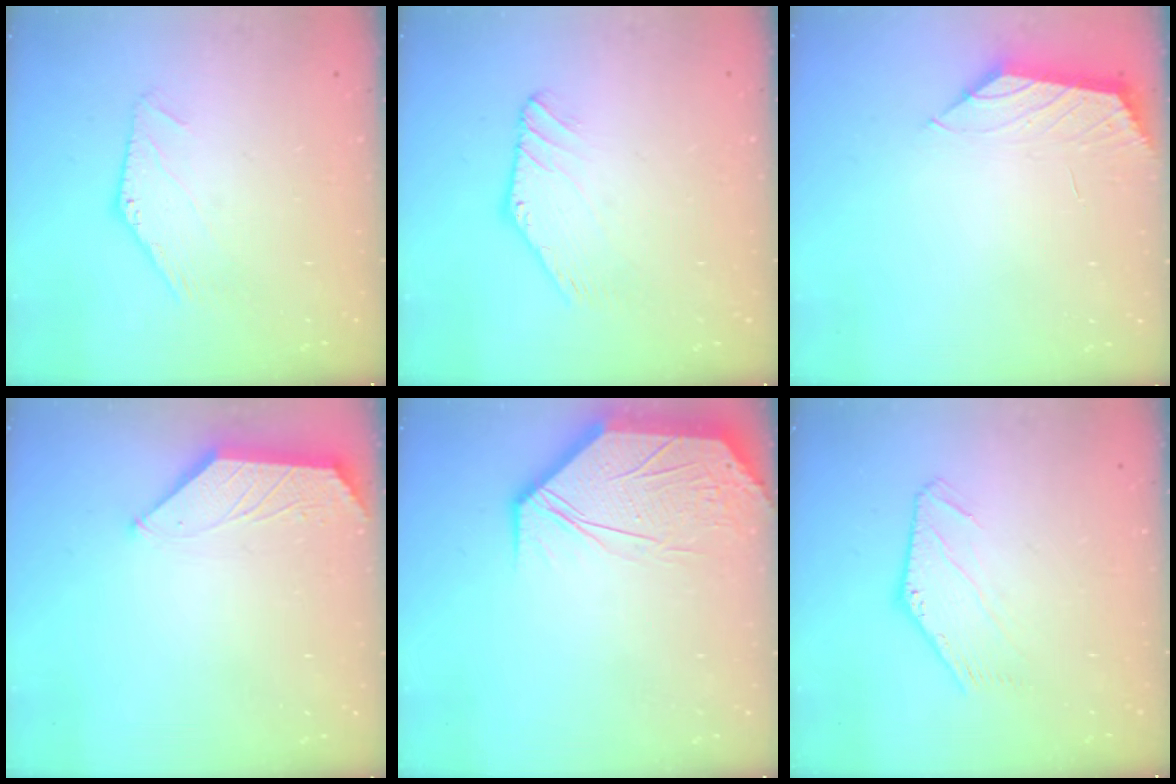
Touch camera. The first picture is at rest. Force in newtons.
{"total": 1.3, "press": 1.3, "slide": 0.0}
{"total": 0.7, "press": 0.5, "slide": 0.5}
{"total": 1.7, "press": 1.7, "slide": 0.4}
{"total": 12.8, "press": 12.7, "slide": 1.6}
{"total": 0.0}